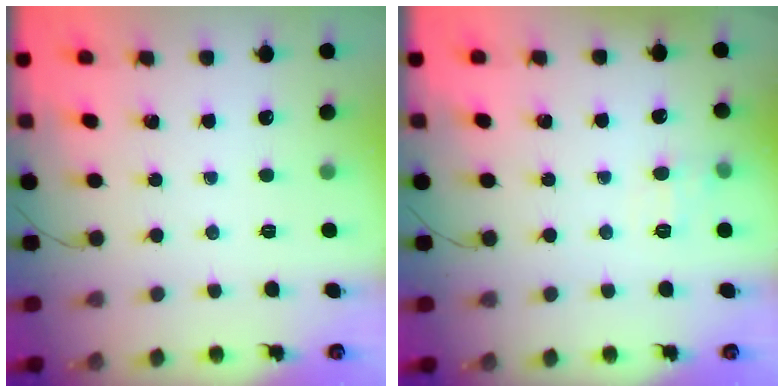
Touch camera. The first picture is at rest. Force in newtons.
{"total": 6.6, "press": 6.4, "slide": 1.6}